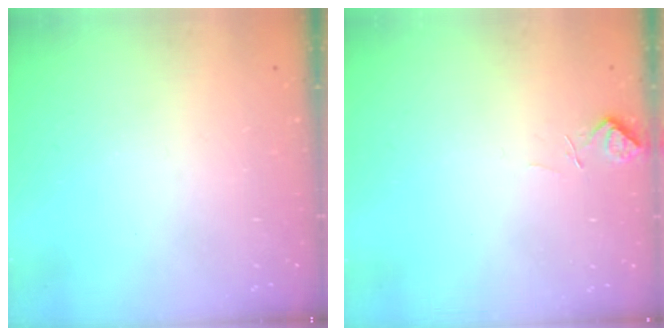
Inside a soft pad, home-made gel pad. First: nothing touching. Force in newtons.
{"total": 1.5, "press": 1.3, "slide": 0.8}